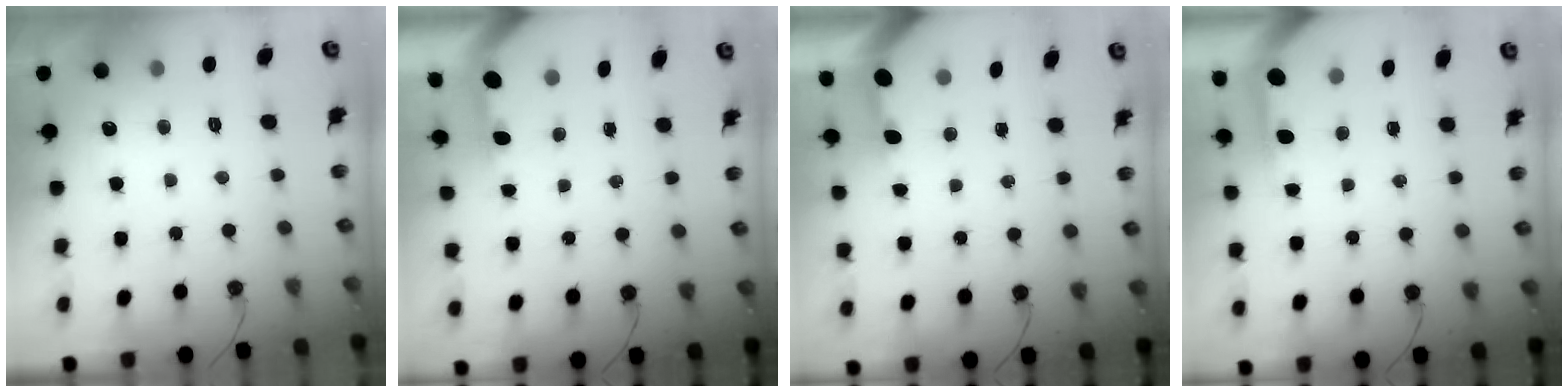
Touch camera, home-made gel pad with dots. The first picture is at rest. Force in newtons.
{"total": 3.1, "press": 3.1, "slide": 0.3}
{"total": 3.4, "press": 3.3, "slide": 0.4}
{"total": 3.9, "press": 3.8, "slide": 0.3}